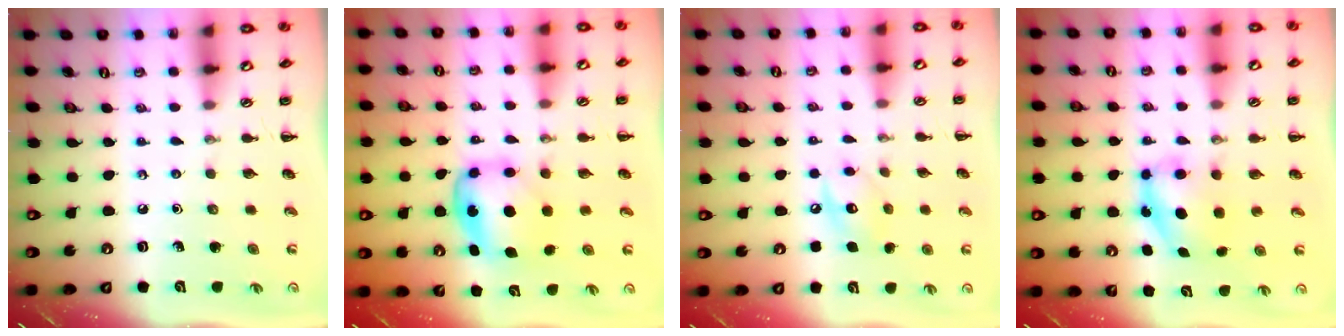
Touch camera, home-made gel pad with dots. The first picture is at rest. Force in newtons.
{"total": 5.5, "press": 5.5, "slide": 0.8}
{"total": 9.1, "press": 9.1, "slide": 0.8}
{"total": 6.1, "press": 6.0, "slide": 0.9}